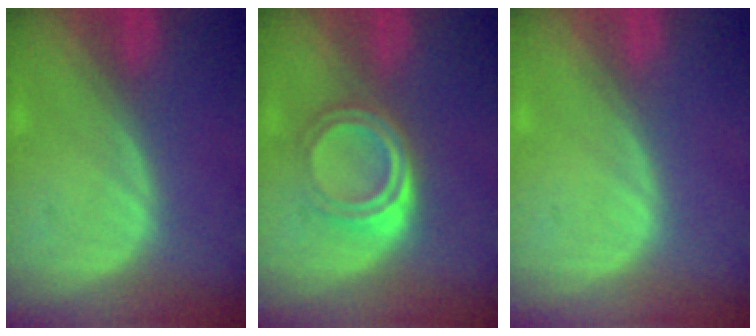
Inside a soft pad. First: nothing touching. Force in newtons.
{"total": 5.1, "press": 4.5, "slide": 2.5}
{"total": 0.0}